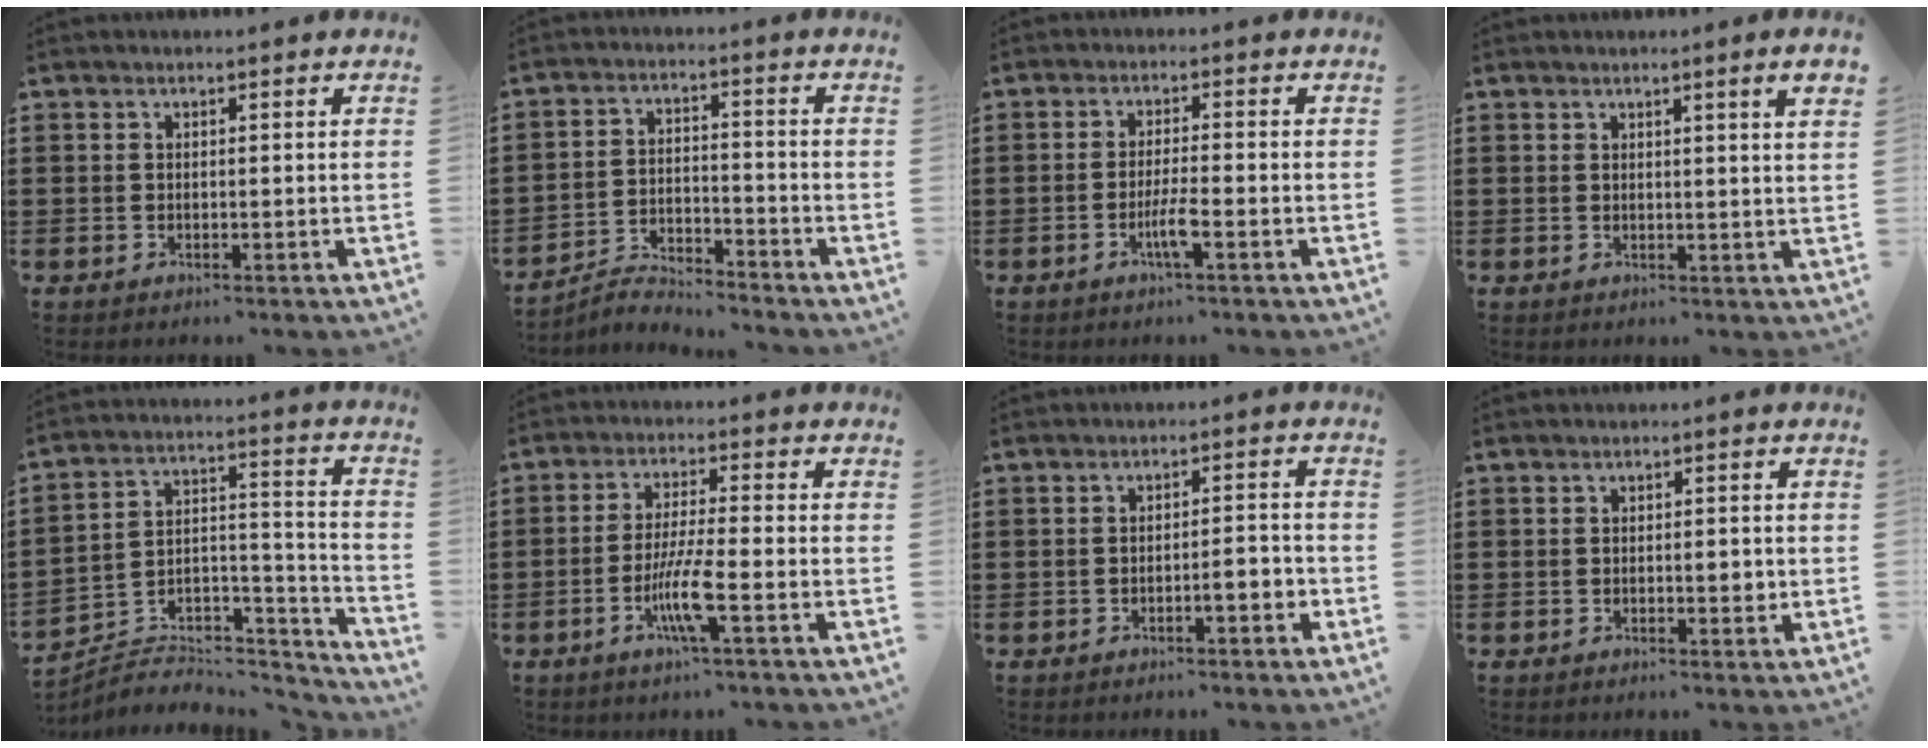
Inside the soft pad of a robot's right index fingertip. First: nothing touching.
{"total": 3.9, "force": [-3.9, 0.2, 0.3], "torque": [-0.013, 0.007, -0.081]}
{"total": 3.8, "force": [-1.8, 0.0, 3.3], "torque": [-0.064, -0.007, -0.036]}
{"total": 2.2, "force": [1.4, -0.5, 1.6], "torque": [-0.032, -0.005, 0.023]}
{"total": 4.3, "force": [-3.5, 2.3, 0.9], "torque": [-0.019, -0.001, -0.072]}
{"total": 7.2, "force": [-2.8, 0.4, 6.6], "torque": [-0.136, -0.018, -0.057]}
{"total": 3.0, "force": [-1.4, 0.6, 2.6], "torque": [-0.046, 0.003, -0.026]}
{"total": 1.8, "force": [-0.1, 0.5, 1.7], "torque": [-0.030, 0.001, -0.003]}